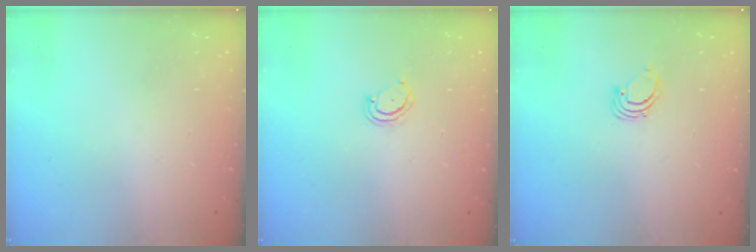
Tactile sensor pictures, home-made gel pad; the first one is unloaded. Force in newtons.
{"total": 3.9, "press": 3.9, "slide": 0.3}
{"total": 2.2, "press": 2.2, "slide": 0.2}